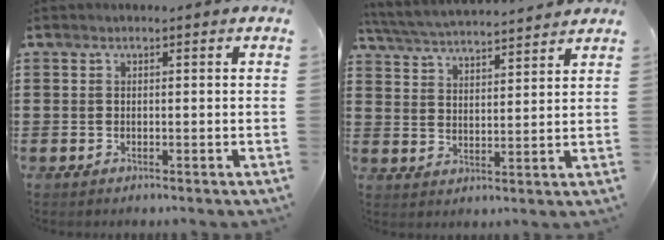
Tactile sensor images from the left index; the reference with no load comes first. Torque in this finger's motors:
{"motor_torque": [2.14, 0.00, 0.39, 0.12]}